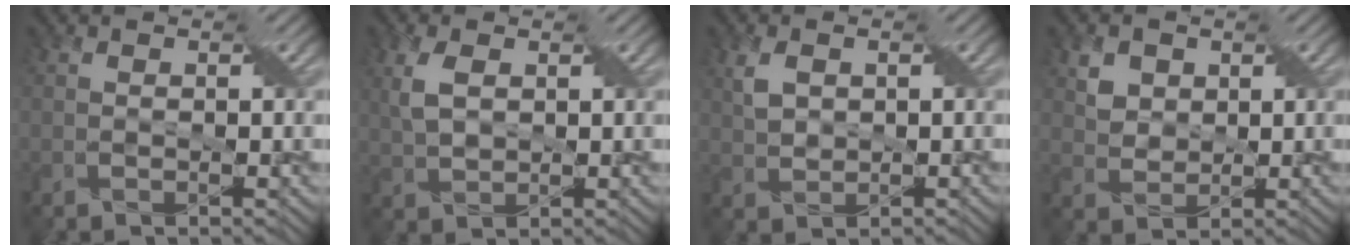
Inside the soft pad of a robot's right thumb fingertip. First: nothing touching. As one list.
[{"total": 4.0, "force": [1.3, 2.4, 3.0], "torque": [-0.080, 0.006, 0.028]}, {"total": 3.3, "force": [0.9, 2.1, 2.3], "torque": [-0.059, 0.007, 0.021]}, {"total": 3.5, "force": [1.6, 2.8, 1.3], "torque": [-0.045, -0.006, 0.035]}]